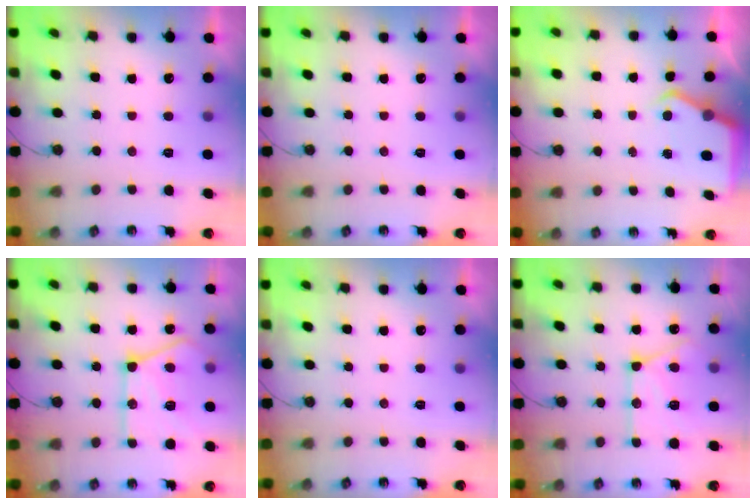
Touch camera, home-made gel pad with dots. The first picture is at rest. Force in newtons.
{"total": 0.0}
{"total": 5.1, "press": 5.1, "slide": 0.7}
{"total": 20.1, "press": 20.0, "slide": 2.3}
{"total": 0.0}
{"total": 15.6, "press": 15.5, "slide": 1.8}